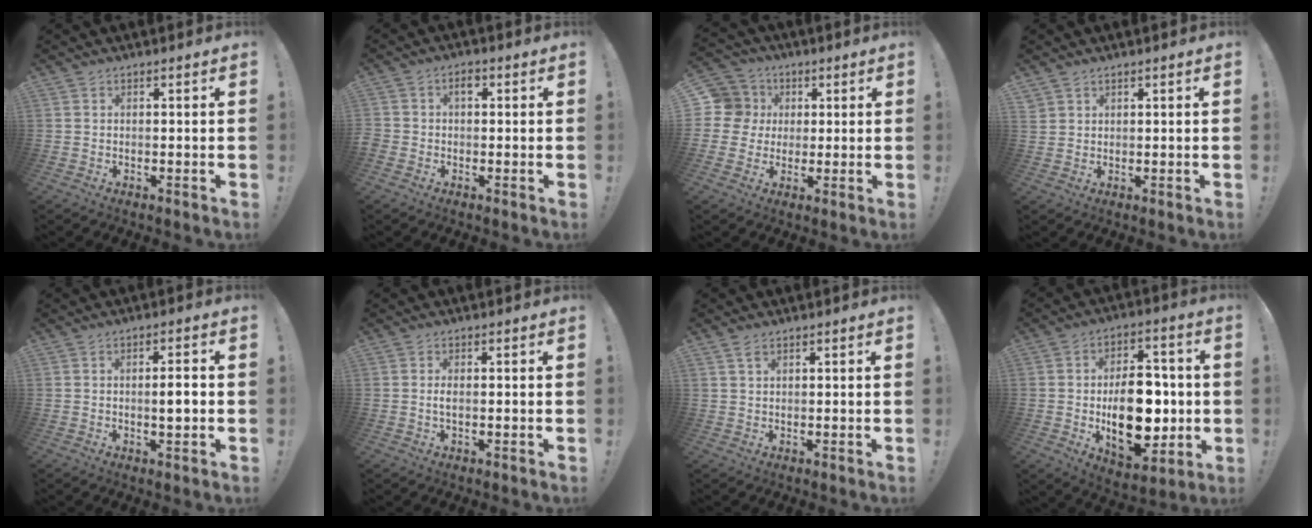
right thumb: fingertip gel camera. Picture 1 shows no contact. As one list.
[{"total": 3.2, "force": [-0.2, 2.5, 2.0], "torque": [-0.037, 0.006, -0.009]}, {"total": 9.7, "force": [1.0, 9.3, 2.6], "torque": [-0.047, 0.005, 0.022]}, {"total": 2.4, "force": [1.9, 1.4, 0.4], "torque": [-0.003, -0.011, 0.035]}, {"total": 4.0, "force": [-0.5, 0.7, 4.0], "torque": [-0.054, -0.004, -0.015]}, {"total": 1.5, "force": [0.0, 0.7, 1.4], "torque": [-0.025, 0.005, -0.001]}, {"total": 2.0, "force": [1.4, 0.8, 1.2], "torque": [-0.020, -0.006, 0.024]}, {"total": 19.9, "force": [-1.5, 12.6, 15.2], "torque": [-0.225, -0.003, -0.015]}]